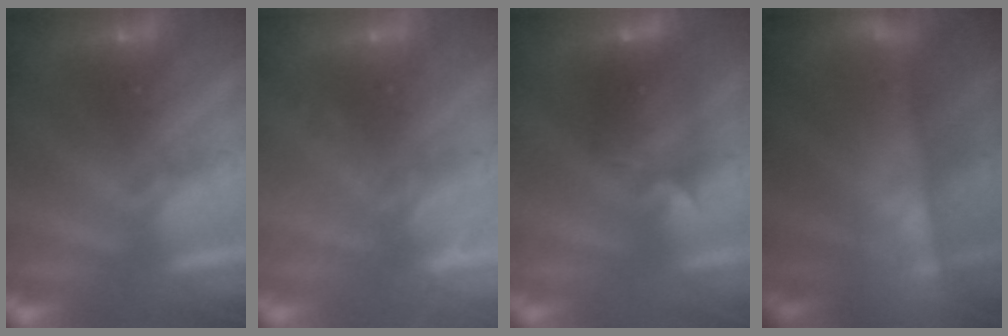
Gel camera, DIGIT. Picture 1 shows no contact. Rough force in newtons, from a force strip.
{"total": 2.3}
{"total": 7.9}
{"total": 7.8}